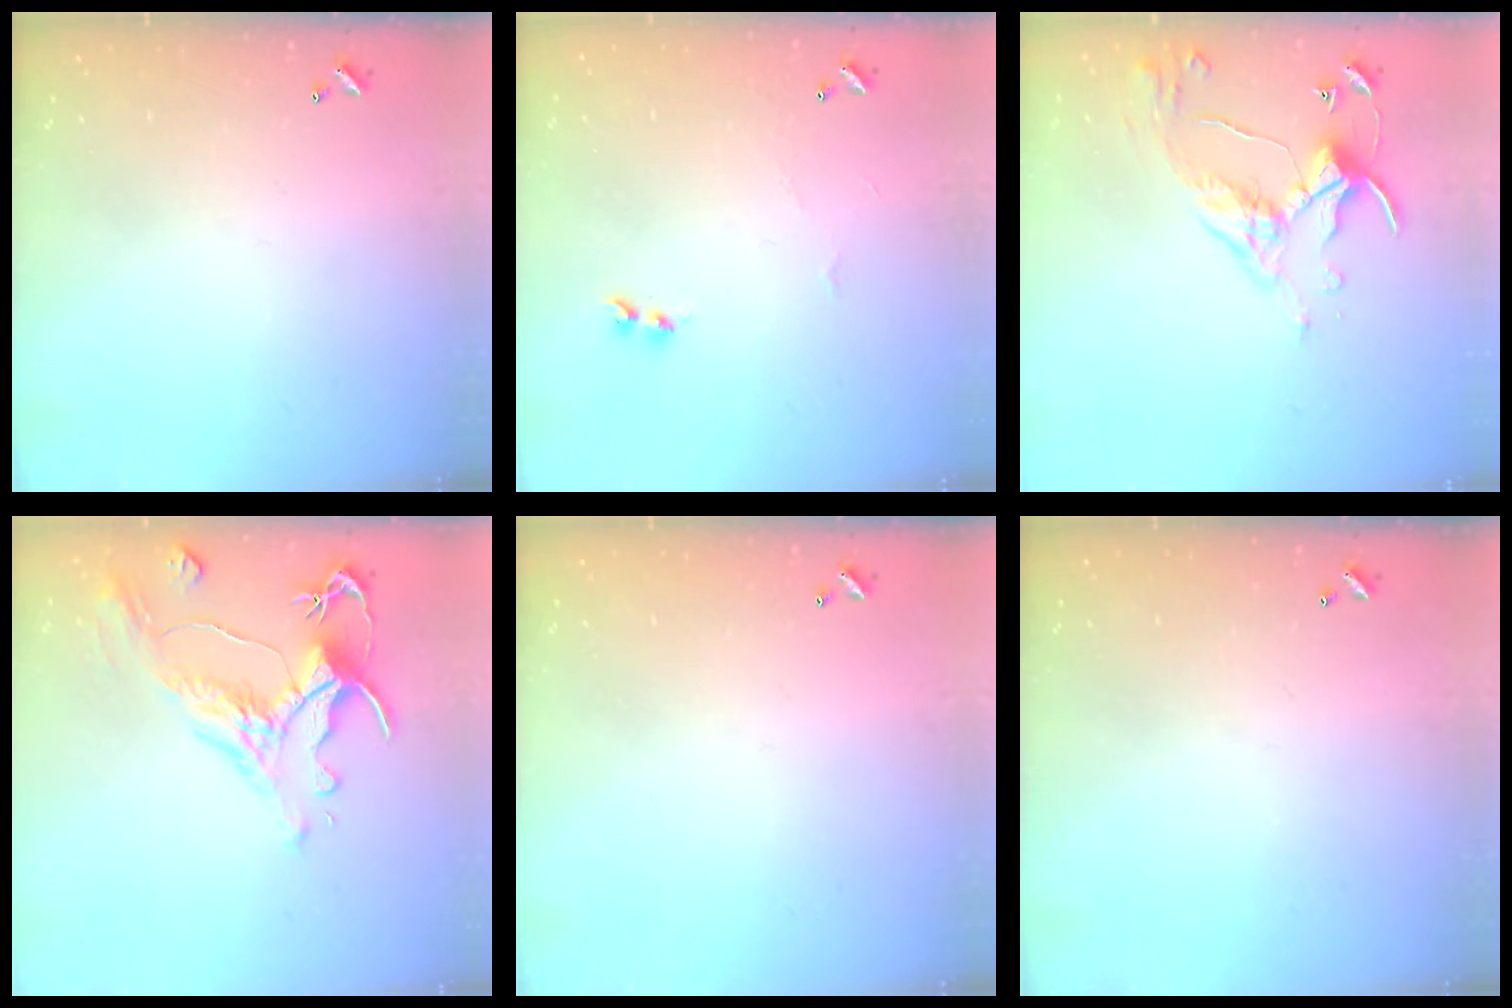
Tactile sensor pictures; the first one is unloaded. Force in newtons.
{"total": 2.1, "press": 2.1, "slide": 0.5}
{"total": 5.7, "press": 5.7, "slide": 0.7}
{"total": 1.5, "press": 0.2, "slide": 1.5}
{"total": 0.0}
{"total": 0.0}